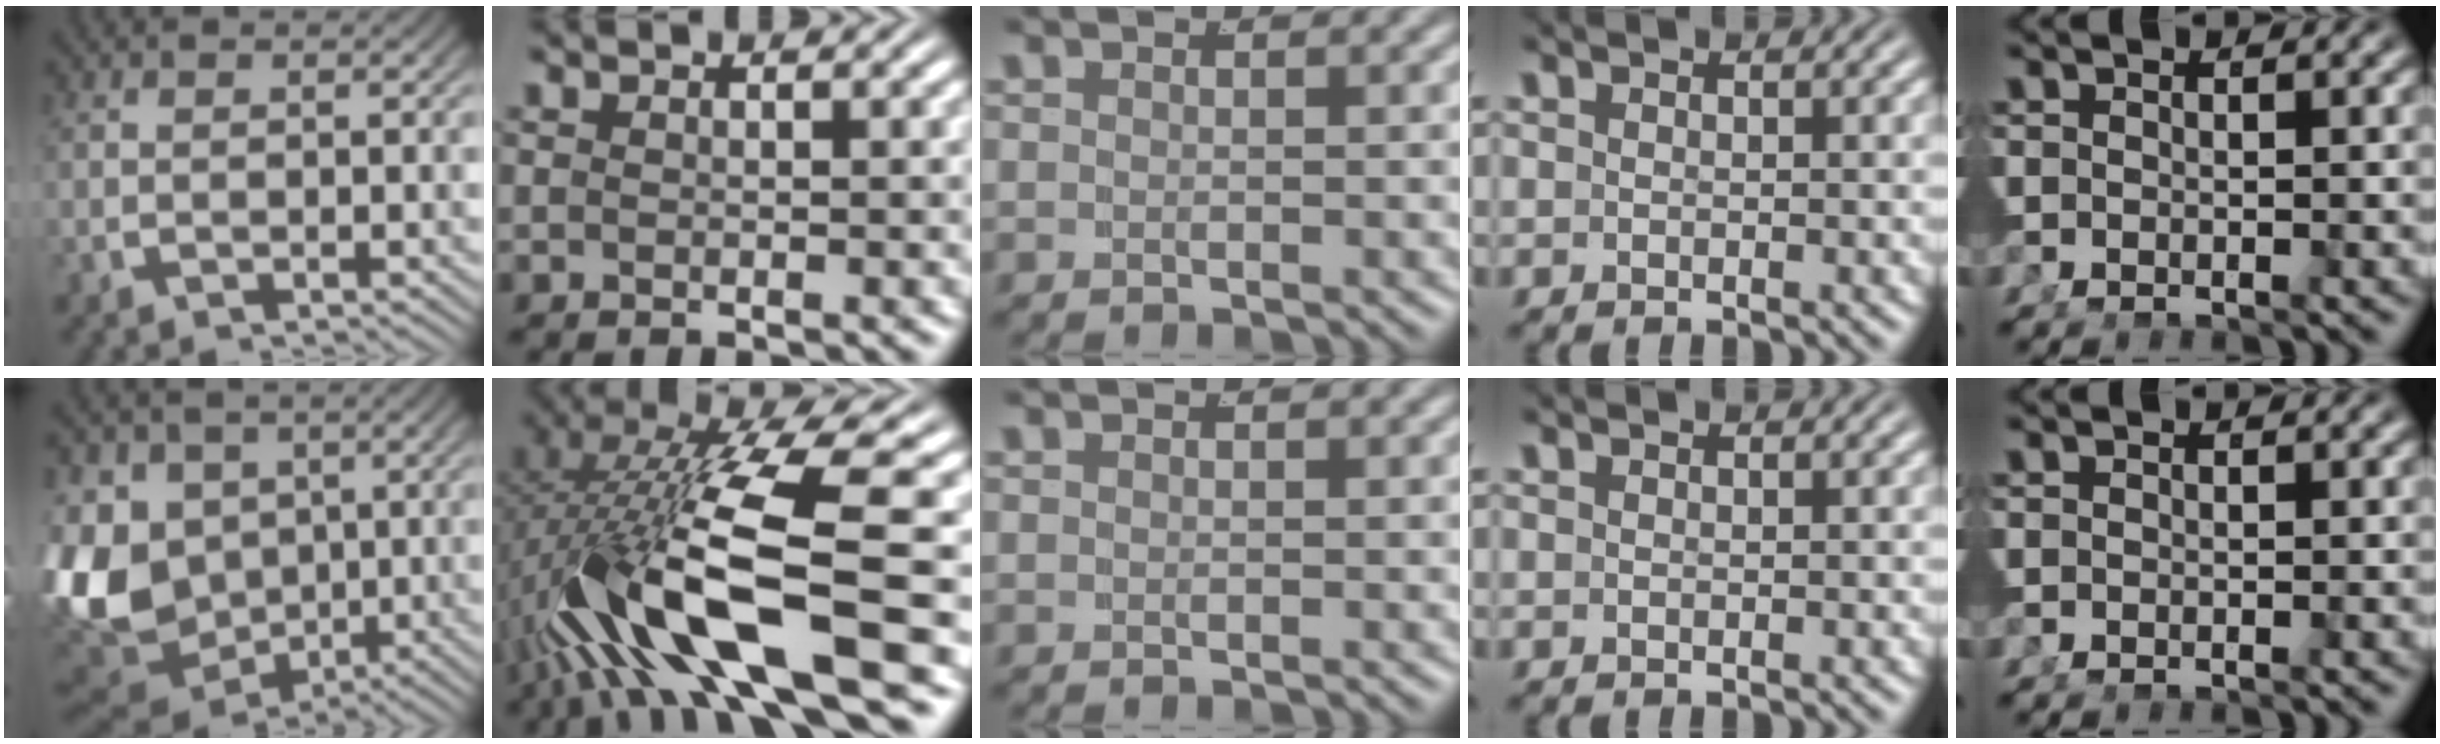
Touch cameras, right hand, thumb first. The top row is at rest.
{"thumb": {"total": 15.8, "force": [-2.7, 12.8, 8.8], "torque": [-0.238, -0.064, -0.022]}, "index": {"total": 12.4, "force": [-2.8, 4.8, 11.1], "torque": [-0.228, -0.025, -0.023]}}